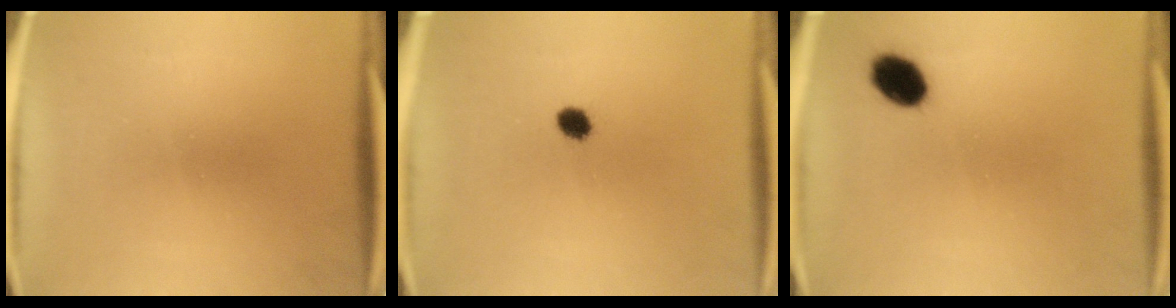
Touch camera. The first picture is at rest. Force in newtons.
{"total": 2.8}
{"total": 6.2}